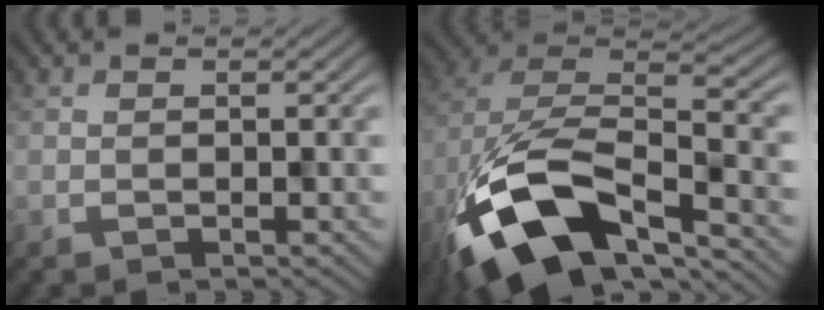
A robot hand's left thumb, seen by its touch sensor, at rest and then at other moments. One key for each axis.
{"total": 15.9, "fx": -9.0, "fy": 6.9, "fz": 11.1, "tx": -0.228, "ty": -0.030, "tz": -0.164}